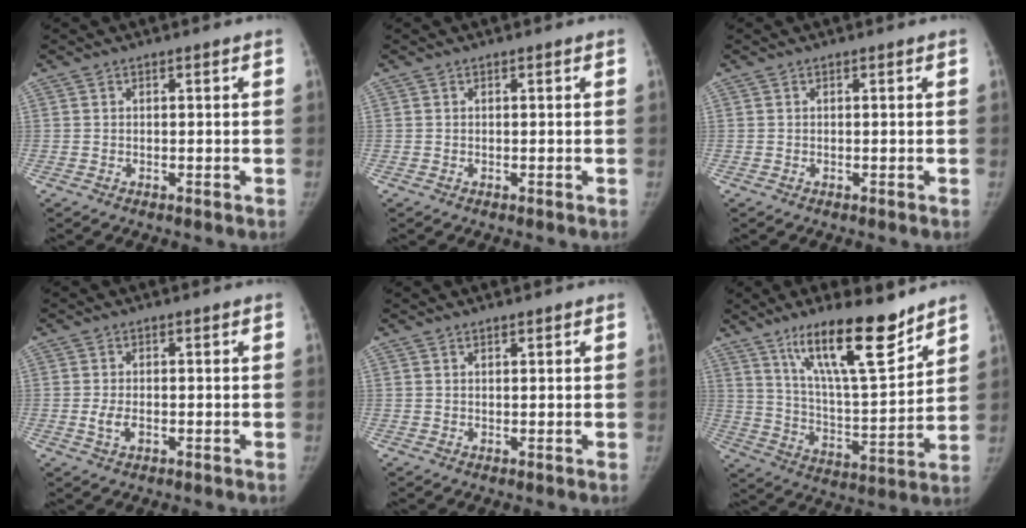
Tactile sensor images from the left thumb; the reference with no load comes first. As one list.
[{"total": 0.0}, {"total": 0.0}, {"total": 2.6, "force": [-0.5, 1.4, 2.1], "torque": [-0.046, -0.003, -0.011]}, {"total": 0.8, "force": [0.7, 0.2, 0.4], "torque": [-0.005, -0.004, 0.011]}, {"total": 18.5, "force": [12.7, 4.4, 12.7], "torque": [-0.183, -0.078, 0.222]}]